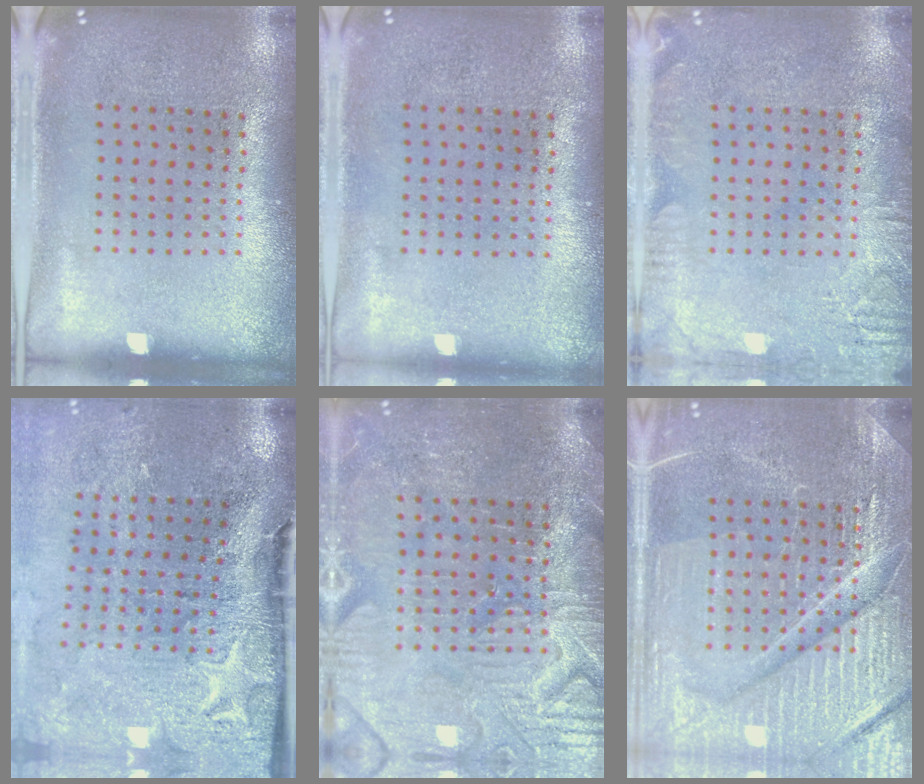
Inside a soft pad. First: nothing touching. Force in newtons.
{"total": 0.0}
{"total": 2.6, "press": 2.5, "slide": 0.4}
{"total": 5.0, "press": 4.0, "slide": 3.0}
{"total": 3.9, "press": 3.7, "slide": 1.2}
{"total": 7.1, "press": 7.1, "slide": 0.9}